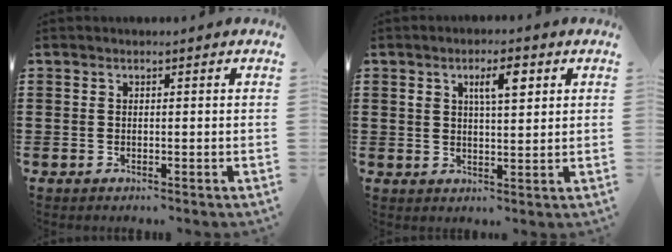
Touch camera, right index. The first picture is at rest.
{"total": 4.8, "force": [2.1, 1.5, 4.1], "torque": [-0.070, 0.004, 0.031]}